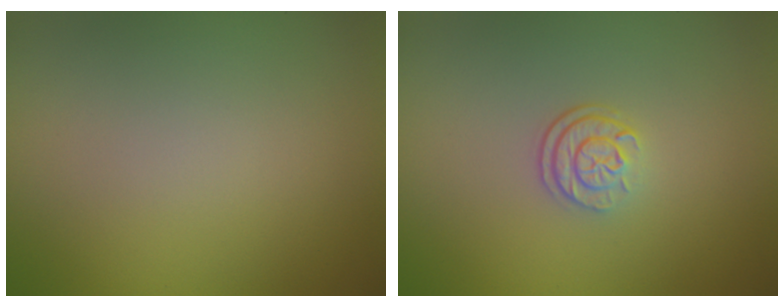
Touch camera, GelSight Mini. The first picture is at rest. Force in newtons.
{"total": 2.3, "press": 1.7, "slide": 1.7}